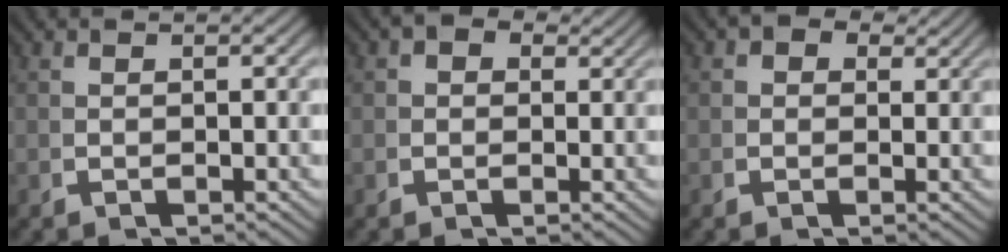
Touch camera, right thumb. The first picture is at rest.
{"total": 2.1, "force": [0.9, 1.7, 1.0], "torque": [-0.015, -0.002, 0.009]}
{"total": 2.4, "force": [1.0, 1.9, 1.1], "torque": [-0.018, -0.002, 0.013]}